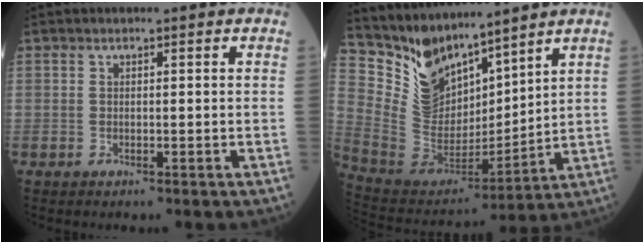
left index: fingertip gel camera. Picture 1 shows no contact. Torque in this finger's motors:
{"motor_torque": [0.13, -0.17, -0.57, -0.21]}